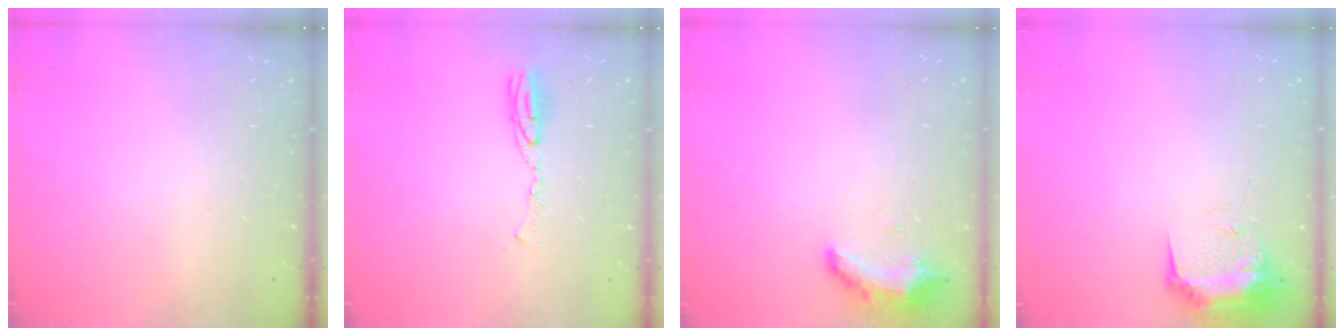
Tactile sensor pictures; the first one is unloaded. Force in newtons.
{"total": 8.1, "press": 7.9, "slide": 1.7}
{"total": 8.8, "press": 8.8, "slide": 0.2}
{"total": 9.6, "press": 9.6, "slide": 0.9}